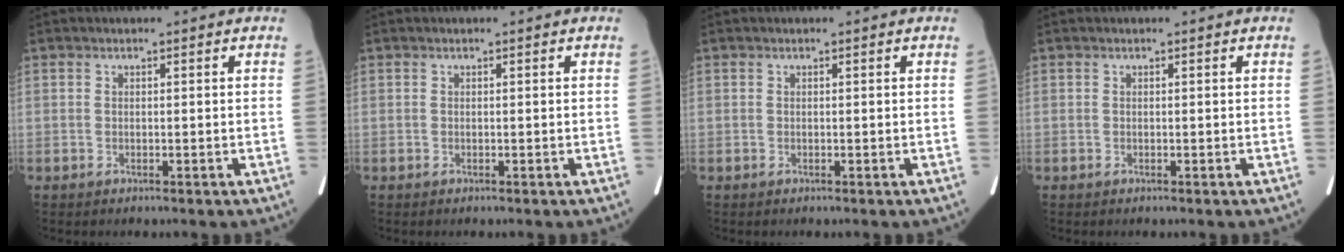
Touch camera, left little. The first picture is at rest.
{"total": 0.0}
{"total": 0.0}
{"total": 0.0}